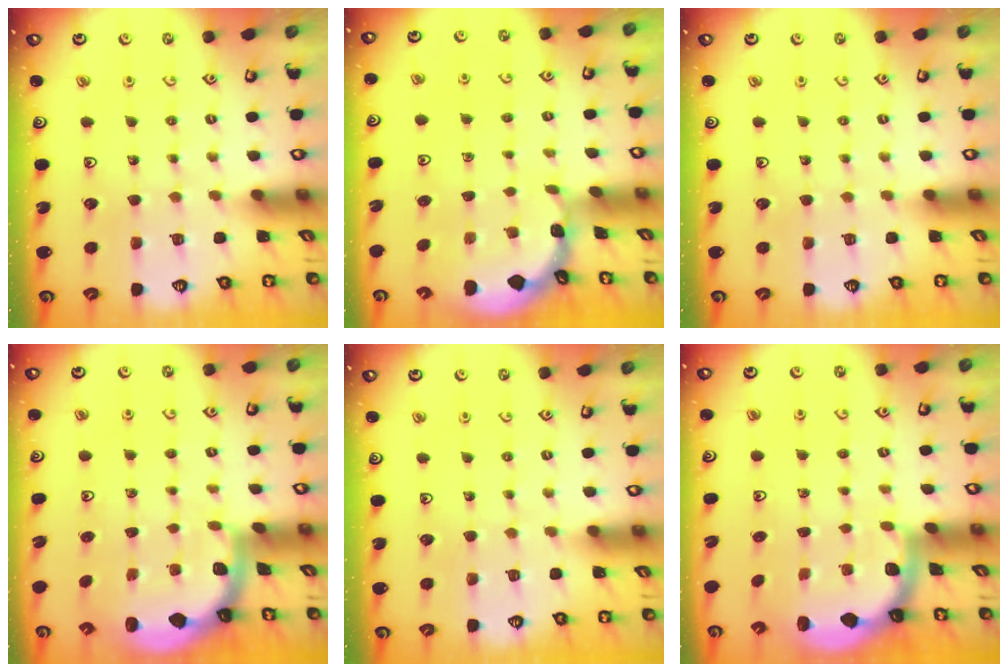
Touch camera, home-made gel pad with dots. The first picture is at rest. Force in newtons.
{"total": 0.7, "press": 0.7, "slide": 0.1}
{"total": 0.0}
{"total": 1.9, "press": 1.8, "slide": 0.6}
{"total": 0.0}
{"total": 1.8, "press": 1.7, "slide": 0.3}